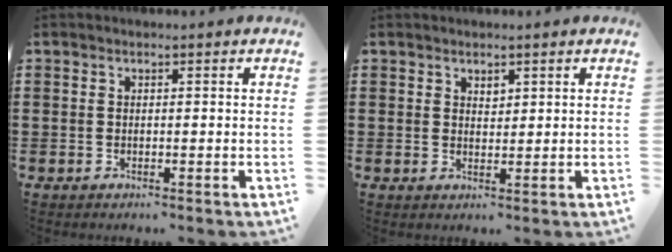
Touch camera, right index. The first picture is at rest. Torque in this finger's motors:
{"motor_torque": [-0.13, 0.19, 0.07, -0.01]}